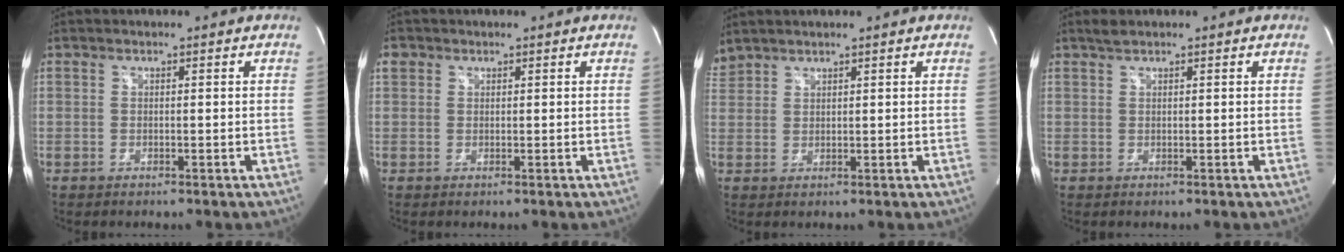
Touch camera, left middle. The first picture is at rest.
{"total": 1.5, "force": [0.8, 1.2, 0.3], "torque": [-0.001, 0.010, 0.012]}
{"total": 2.9, "force": [2.9, 0.7, 0.3], "torque": [-0.019, 0.022, 0.063]}
{"total": 0.9, "force": [0.8, 0.2, 0.4], "torque": [-0.014, 0.007, 0.017]}